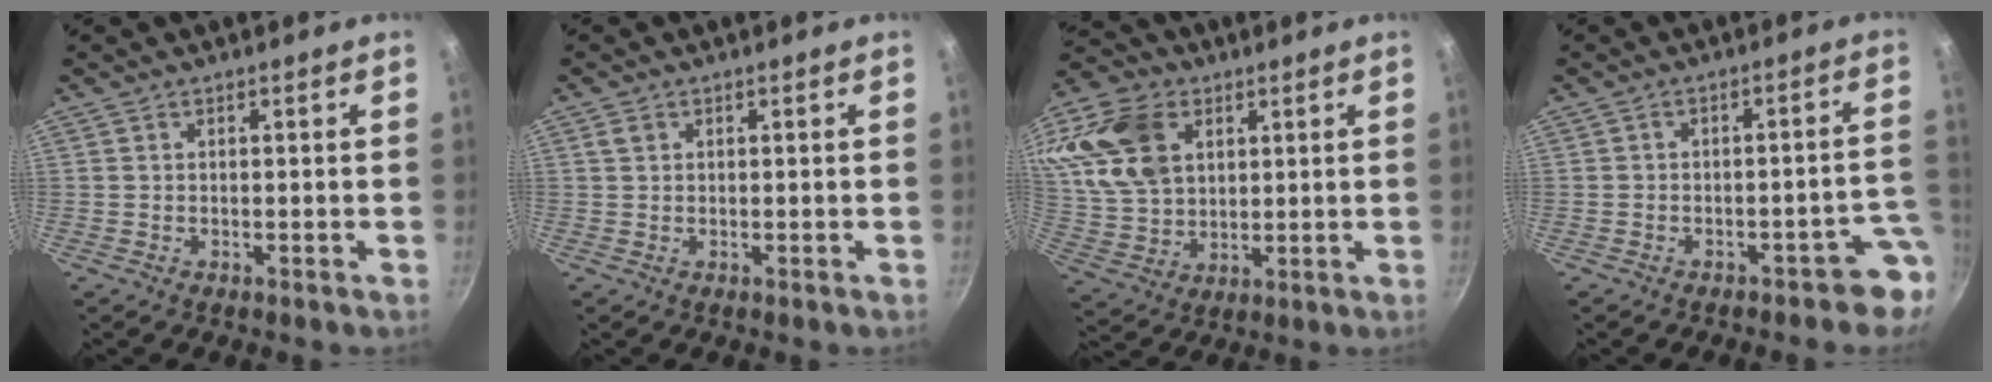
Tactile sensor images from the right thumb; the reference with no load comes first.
{"total": 1.5, "force": [0.6, 1.1, 0.7], "torque": [-0.011, 0.001, 0.010]}
{"total": 15.7, "force": [5.2, 11.5, 9.4], "torque": [-0.159, -0.009, 0.104]}
{"total": 5.3, "force": [-3.2, 2.4, 3.5], "torque": [0.005, 0.044, -0.036]}